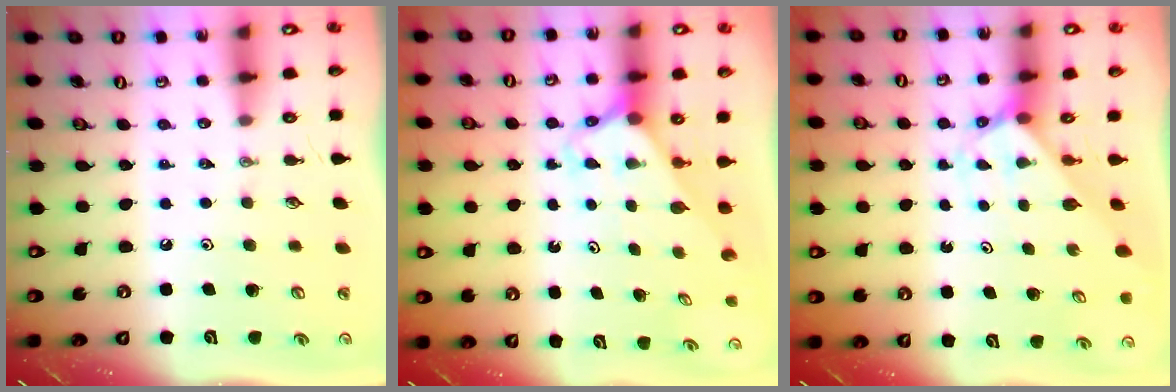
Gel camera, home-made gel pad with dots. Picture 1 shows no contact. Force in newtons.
{"total": 2.4, "press": 2.4, "slide": 0.1}
{"total": 2.2, "press": 2.2, "slide": 0.1}